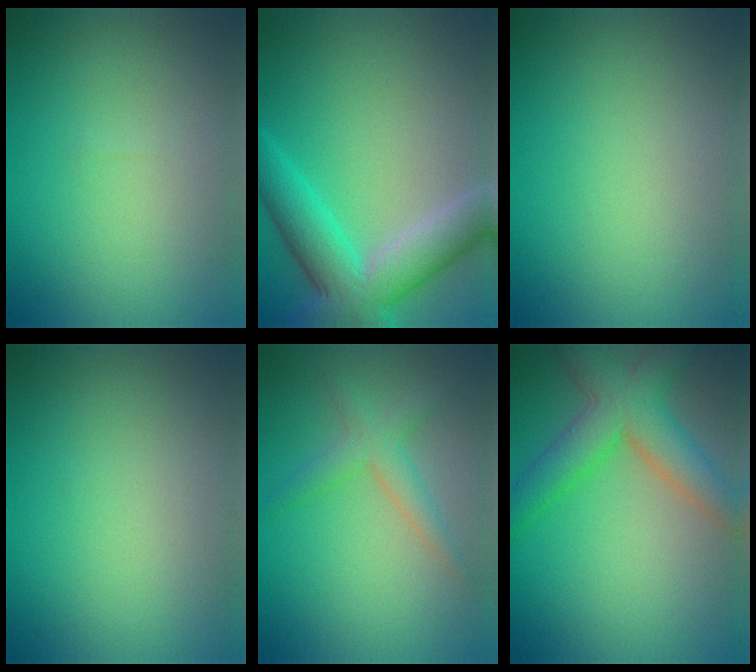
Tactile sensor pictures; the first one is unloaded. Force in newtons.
{"total": 7.5, "press": 7.5, "slide": 0.5}
{"total": 0.0}
{"total": 0.0}
{"total": 2.5, "press": 2.5, "slide": 0.2}
{"total": 6.2, "press": 6.2, "slide": 0.4}